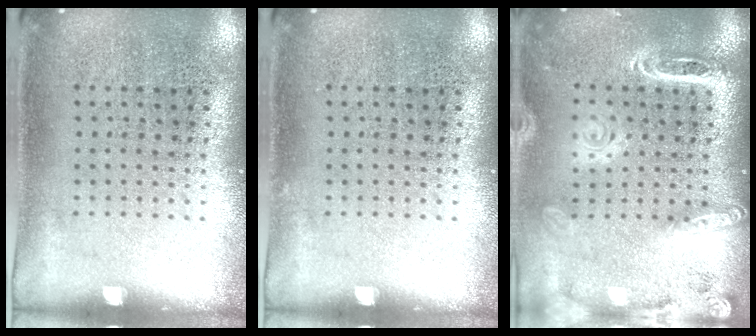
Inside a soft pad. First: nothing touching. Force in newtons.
{"total": 0.0}
{"total": 1.9, "press": 1.8, "slide": 0.7}